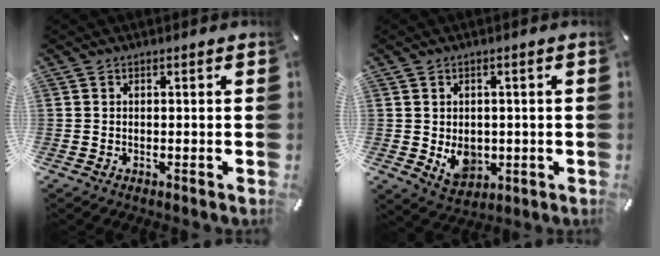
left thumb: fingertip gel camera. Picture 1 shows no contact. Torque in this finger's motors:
{"motor_torque": [0.67, 1.74, 0.22, -0.21, 0.05]}